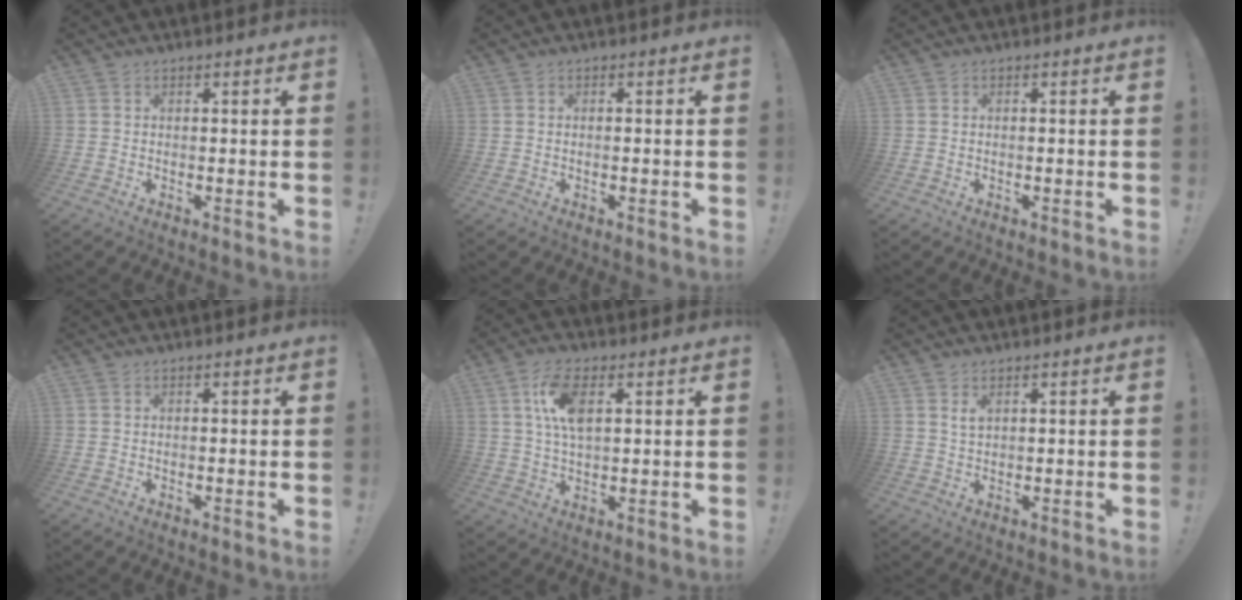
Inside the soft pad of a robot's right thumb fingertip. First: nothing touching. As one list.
[{"total": 0.6, "force": [-0.5, -0.1, 0.4], "torque": [-0.005, 0.000, -0.008]}, {"total": 0.0}, {"total": 0.0}, {"total": 9.8, "force": [3.1, 4.5, 8.1], "torque": [-0.154, -0.003, 0.054]}, {"total": 2.0, "force": [1.1, 0.8, 1.4], "torque": [-0.018, -0.006, 0.018]}]